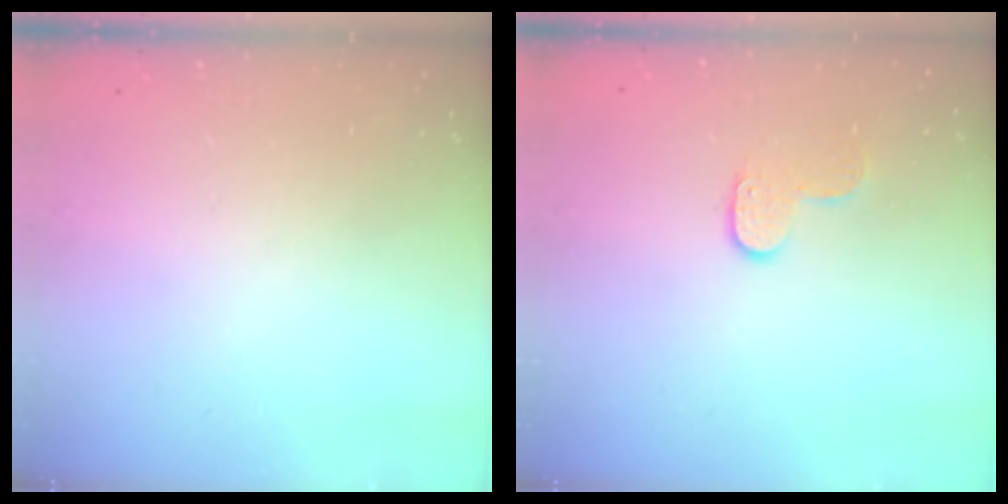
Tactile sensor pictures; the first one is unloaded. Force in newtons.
{"total": 6.1, "press": 6.1, "slide": 0.2}